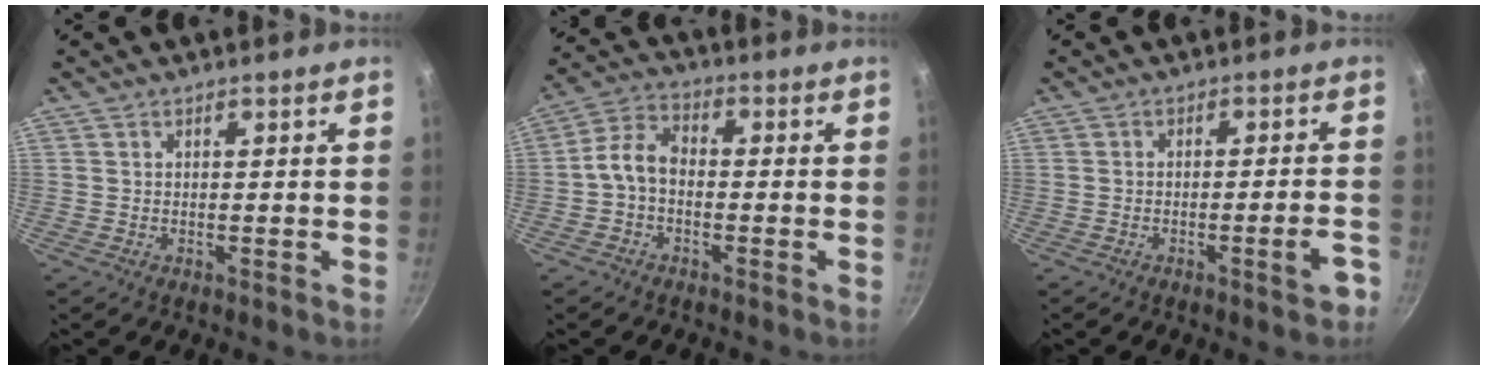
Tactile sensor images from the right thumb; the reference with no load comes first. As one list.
[{"total": 6.3, "force": [-1.4, 4.2, 4.4], "torque": [-0.083, 0.030, -0.040]}, {"total": 4.8, "force": [-2.5, 0.9, 3.9], "torque": [-0.040, 0.023, -0.029]}]